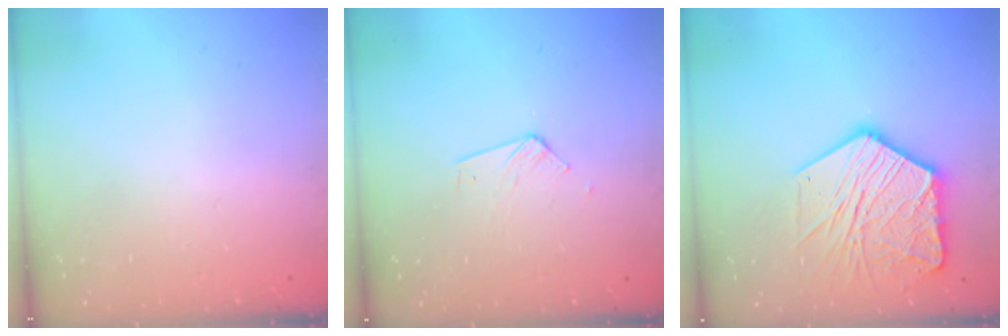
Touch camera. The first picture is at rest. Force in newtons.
{"total": 3.1, "press": 3.1, "slide": 0.2}
{"total": 17.1, "press": 17.0, "slide": 1.7}